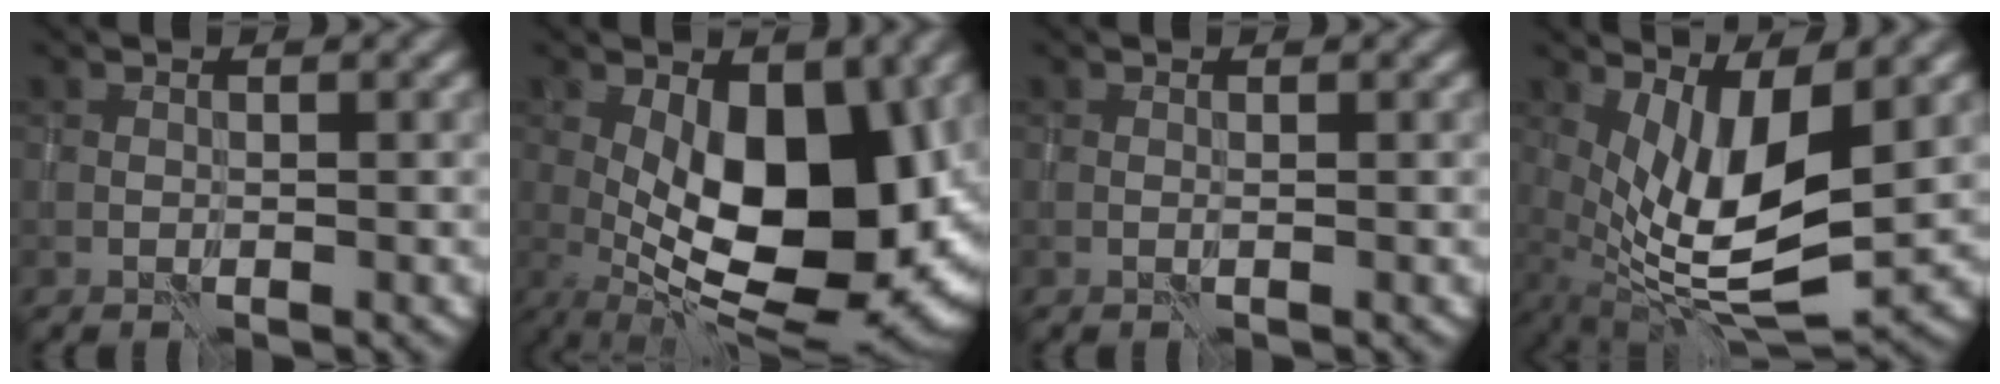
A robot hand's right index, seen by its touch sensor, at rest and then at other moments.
{"total": 14.0, "force": [0.3, 6.6, 12.4], "torque": [-0.174, -0.009, 0.003]}
{"total": 0.0}
{"total": 8.5, "force": [1.3, 2.5, 8.0], "torque": [-0.161, -0.013, 0.026]}